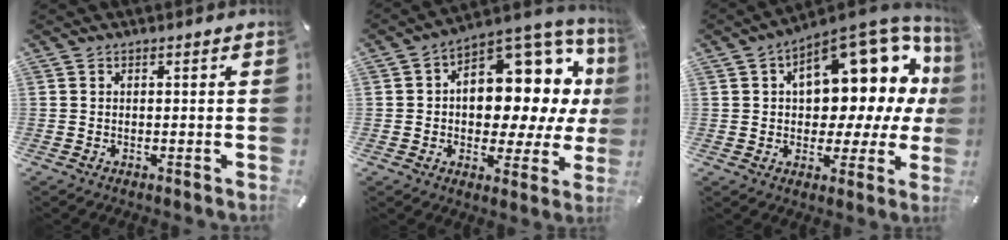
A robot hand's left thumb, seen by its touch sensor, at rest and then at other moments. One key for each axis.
{"total": 13.1, "fx": 3.5, "fy": 9.0, "fz": 8.9, "tx": -0.100, "ty": -0.054, "tz": 0.058}
{"total": 18.2, "fx": 7.6, "fy": 9.9, "fz": 13.2, "tx": -0.169, "ty": -0.067, "tz": 0.123}